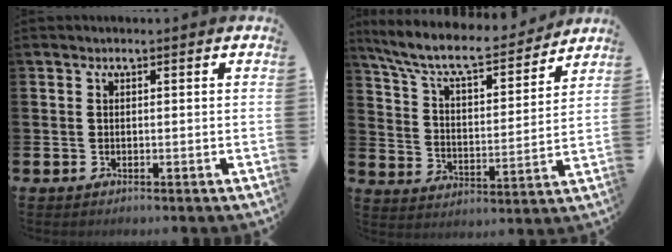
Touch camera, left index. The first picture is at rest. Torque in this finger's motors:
{"motor_torque": [1.08, -1.06, 0.38, 0.21]}